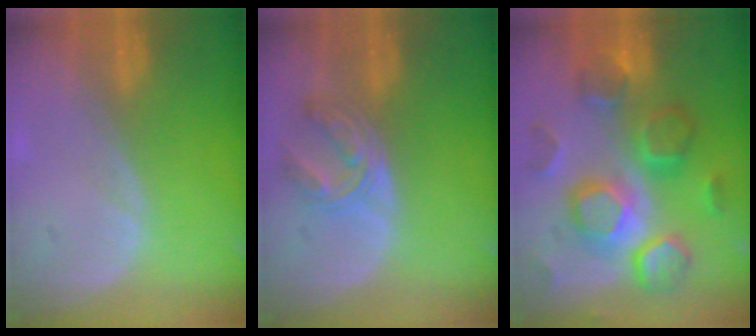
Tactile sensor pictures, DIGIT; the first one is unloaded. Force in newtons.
{"total": 5.5, "press": 5.4, "slide": 1.0}
{"total": 12.0, "press": 11.9, "slide": 1.1}